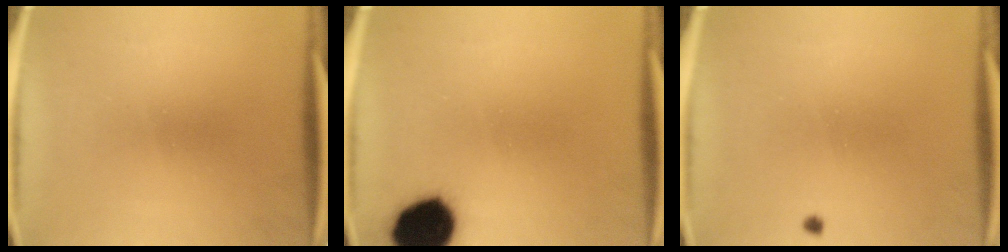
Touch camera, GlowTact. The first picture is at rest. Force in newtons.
{"total": 14.9}
{"total": 0.5}